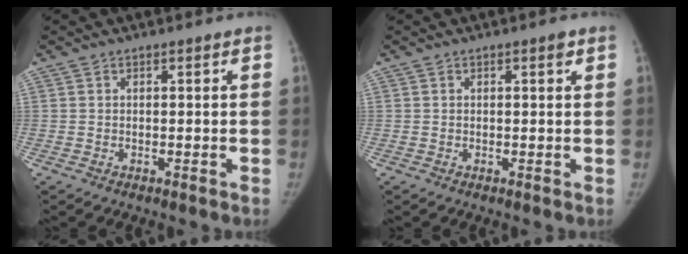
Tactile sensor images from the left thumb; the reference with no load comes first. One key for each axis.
{"total": 1.0, "fx": 0.6, "fy": 0.2, "fz": 0.8, "tx": -0.011, "ty": -0.001, "tz": 0.007}